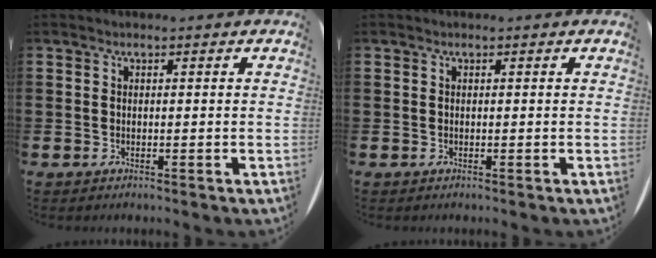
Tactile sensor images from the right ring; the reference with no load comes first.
{"total": 0.0}